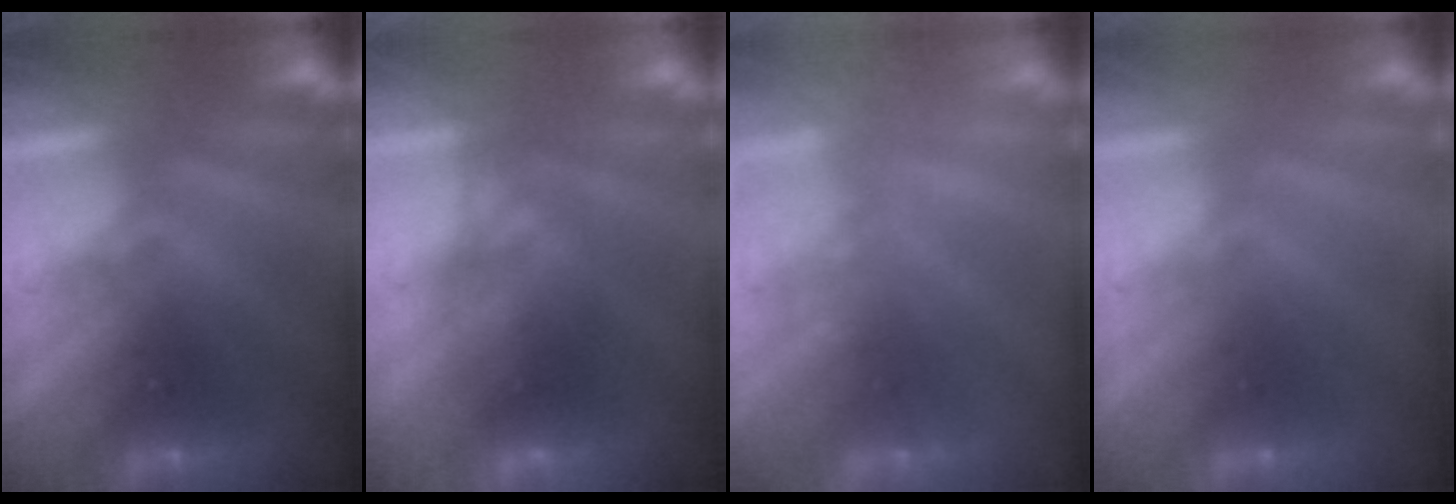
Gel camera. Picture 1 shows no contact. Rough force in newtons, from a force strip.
{"total": 7.8}
{"total": 2.2}
{"total": 3.0}